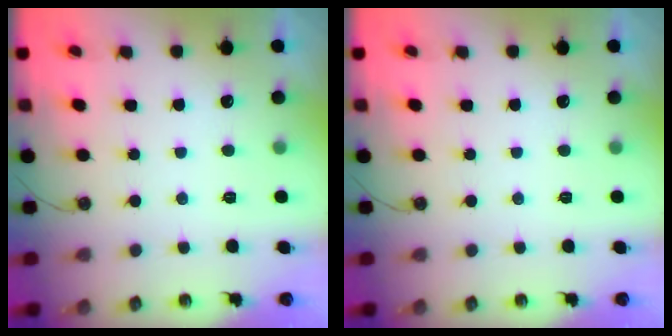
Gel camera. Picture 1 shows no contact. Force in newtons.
{"total": 0.0}